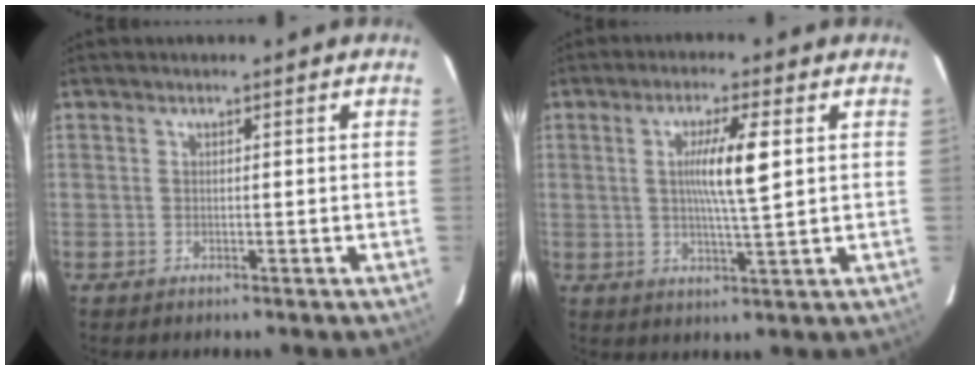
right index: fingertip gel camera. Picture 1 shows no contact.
{"total": 7.4, "force": [1.4, -0.1, 7.2], "torque": [-0.131, -0.003, 0.023]}